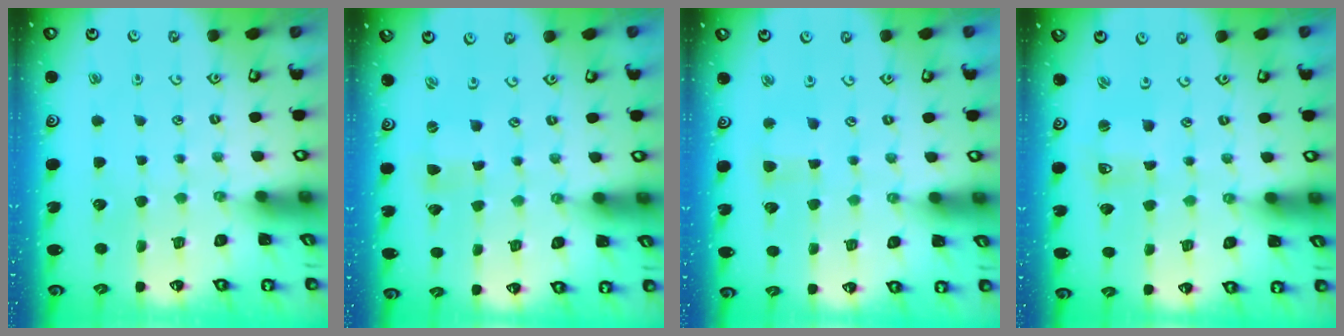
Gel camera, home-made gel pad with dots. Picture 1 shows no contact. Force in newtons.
{"total": 0.0}
{"total": 3.8, "press": 3.8, "slide": 0.4}
{"total": 1.5, "press": 1.5, "slide": 0.3}